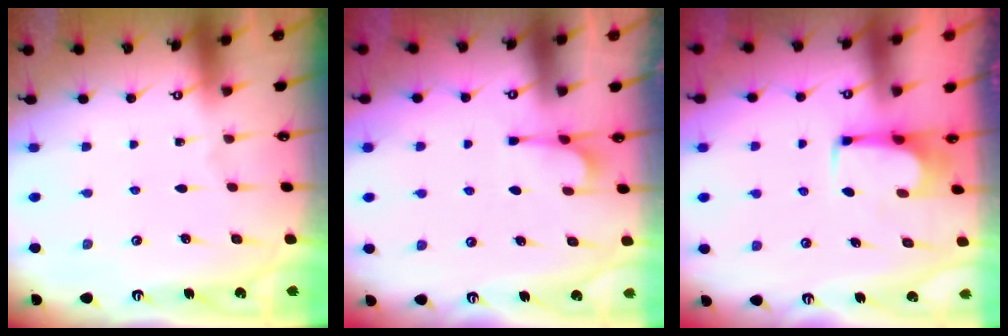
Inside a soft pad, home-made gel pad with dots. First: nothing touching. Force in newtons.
{"total": 1.5, "press": 1.0, "slide": 1.1}
{"total": 3.4, "press": 3.4, "slide": 0.2}